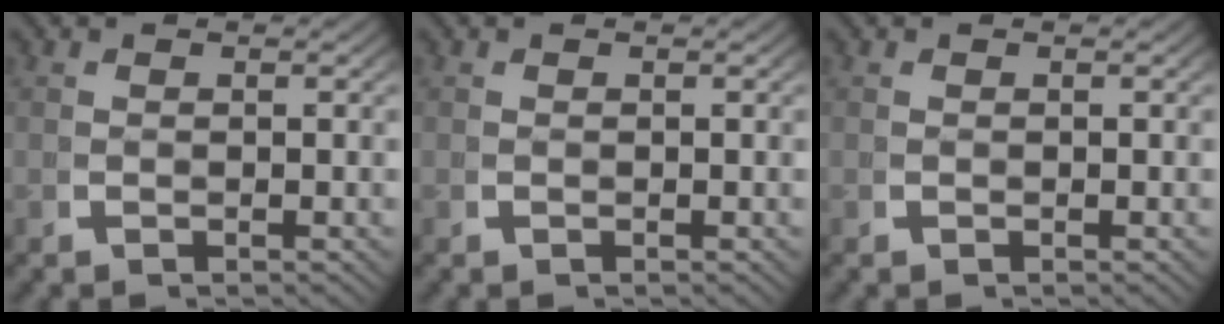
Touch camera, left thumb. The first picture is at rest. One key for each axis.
{"total": 0.0}
{"total": 0.0}